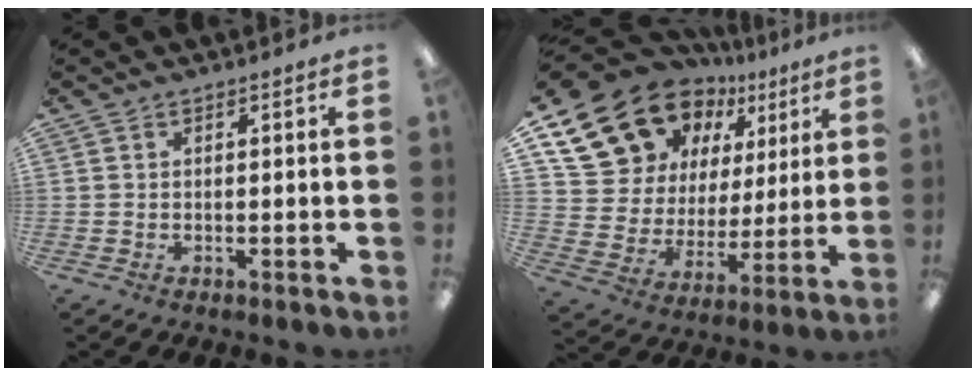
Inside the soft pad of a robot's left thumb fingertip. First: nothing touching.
{"total": 18.1, "force": [13.0, 11.3, 5.4], "torque": [-0.119, -0.085, 0.251]}